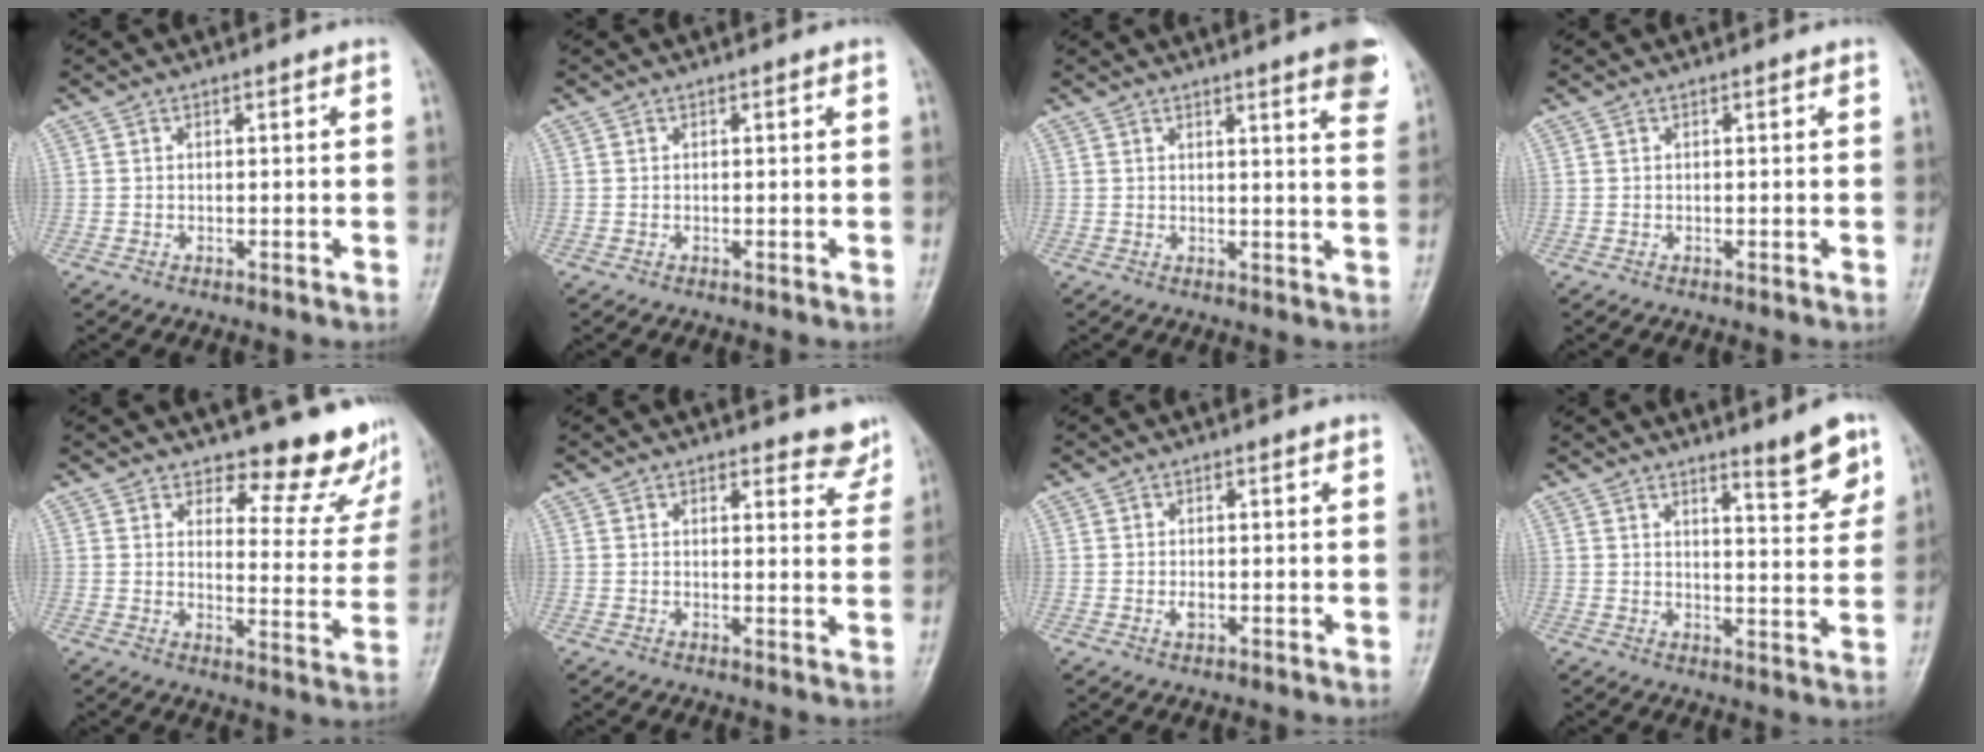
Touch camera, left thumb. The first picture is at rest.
{"total": 0.0}
{"total": 8.1, "force": [5.1, 0.9, 6.3], "torque": [-0.063, -0.019, 0.052]}
{"total": 0.0}
{"total": 12.5, "force": [11.2, 4.6, 3.3], "torque": [0.006, -0.101, 0.125]}
{"total": 4.7, "force": [4.3, 1.6, 1.1], "torque": [0.016, -0.031, 0.038]}
{"total": 1.3, "force": [-0.1, 0.8, 1.0], "torque": [-0.016, -0.002, -0.001]}
{"total": 7.1, "force": [5.0, 1.2, 4.9], "torque": [-0.056, -0.040, 0.070]}